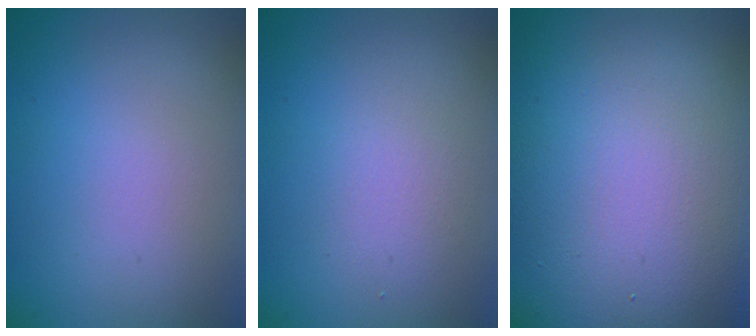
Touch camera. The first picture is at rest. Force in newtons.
{"total": 1.7, "press": 1.6, "slide": 0.1}
{"total": 21.1, "press": 21.1, "slide": 1.1}